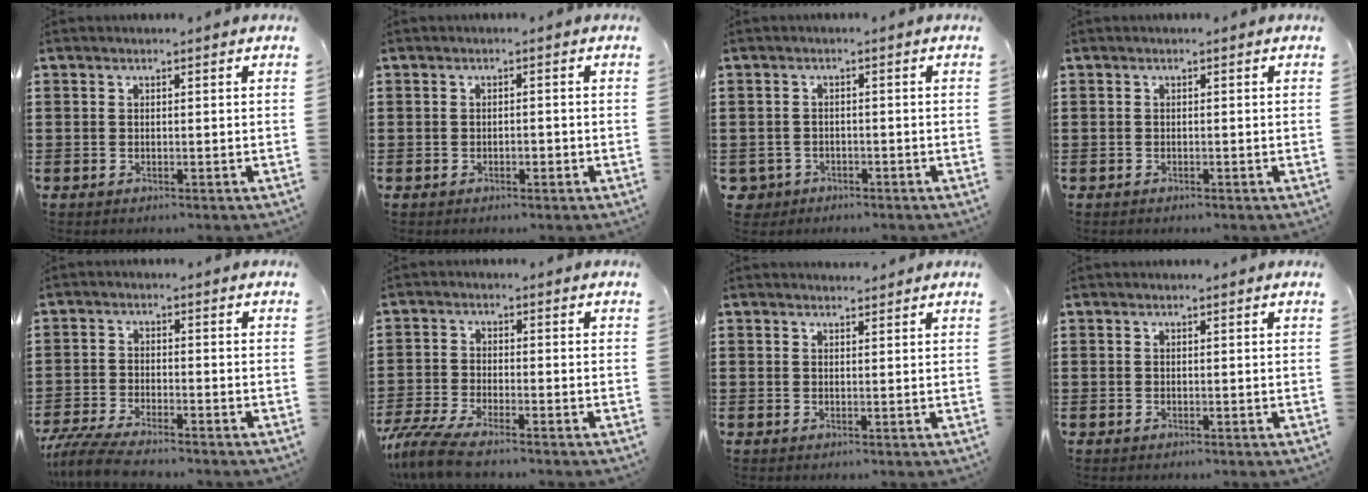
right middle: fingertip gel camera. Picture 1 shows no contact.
{"total": 0.8, "force": [-0.5, 0.4, 0.5], "torque": [-0.011, -0.003, -0.009]}
{"total": 1.8, "force": [-1.4, 1.1, 0.0], "torque": [-0.013, -0.001, -0.036]}
{"total": 0.0}
{"total": 4.9, "force": [-4.5, 0.3, 1.9], "torque": [-0.059, -0.015, -0.094]}
{"total": 5.1, "force": [-4.3, 0.4, 2.8], "torque": [-0.088, -0.024, -0.093]}
{"total": 1.1, "force": [1.1, 0.0, 0.0], "torque": [-0.003, -0.002, 0.022]}
{"total": 0.0}